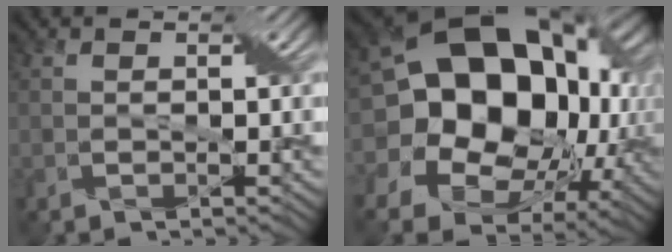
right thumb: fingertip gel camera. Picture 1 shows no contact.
{"total": 21.7, "force": [2.0, 16.0, 14.5], "torque": [-0.292, -0.007, 0.050]}